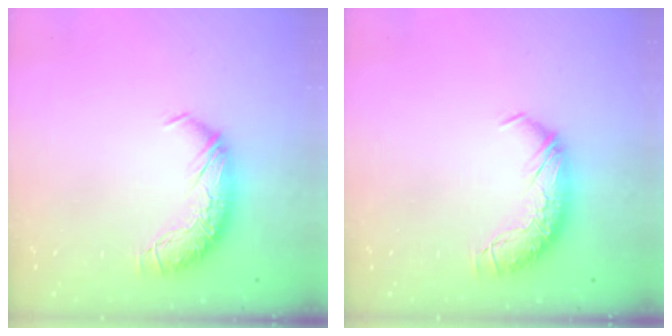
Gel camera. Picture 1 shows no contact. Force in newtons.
{"total": 0.0}